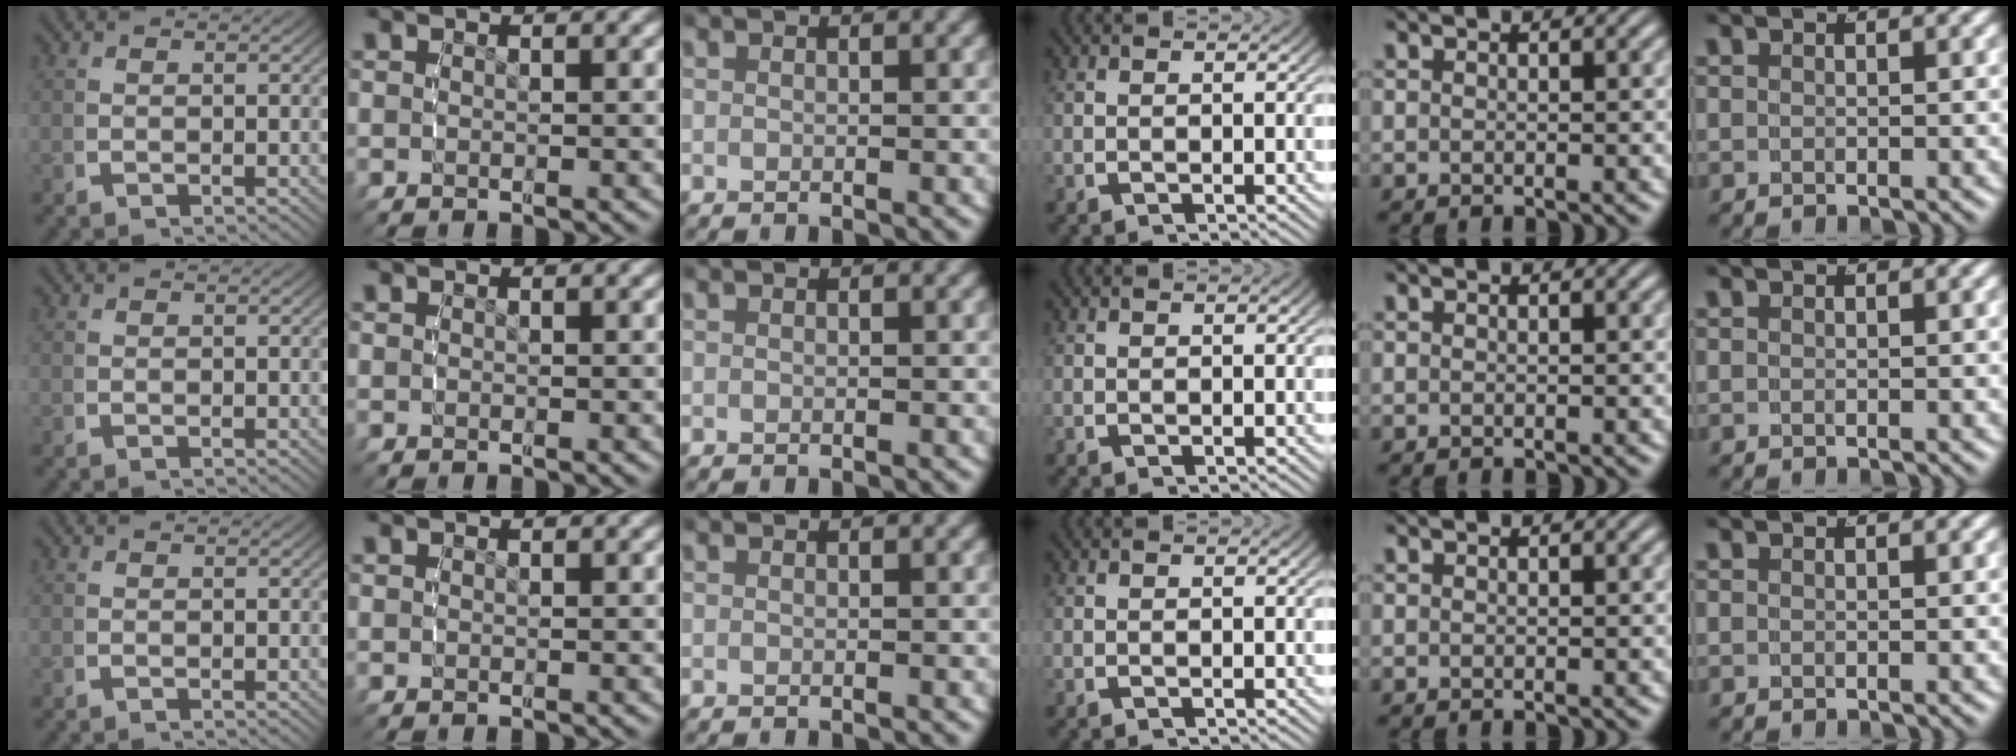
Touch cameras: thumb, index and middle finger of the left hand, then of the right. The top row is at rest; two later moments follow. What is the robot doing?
{"motion": "reach", "object": "paper towel"}